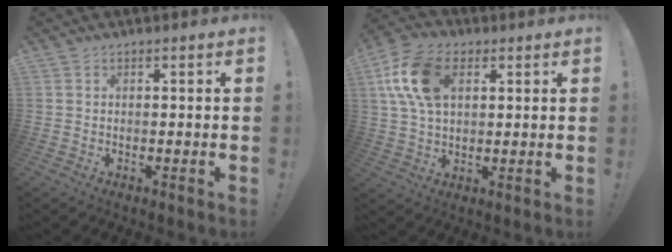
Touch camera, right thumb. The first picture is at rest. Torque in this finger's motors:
{"motor_torque": [0.37, 0.41, 0.70, 0.47, 0.18]}